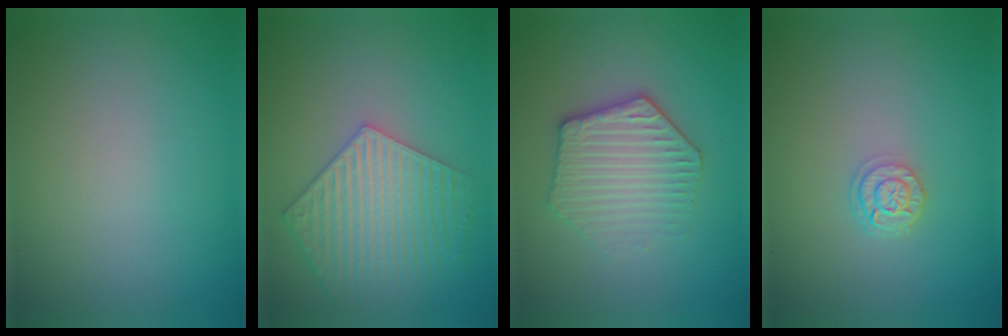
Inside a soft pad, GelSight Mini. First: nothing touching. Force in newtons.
{"total": 5.8, "press": 4.6, "slide": 3.5}
{"total": 4.0, "press": 3.8, "slide": 1.2}
{"total": 2.4, "press": 1.9, "slide": 1.4}